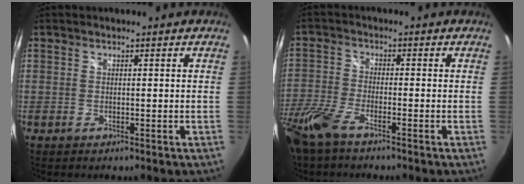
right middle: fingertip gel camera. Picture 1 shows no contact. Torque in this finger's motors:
{"motor_torque": [1.09, -1.04, 0.22, 0.16]}